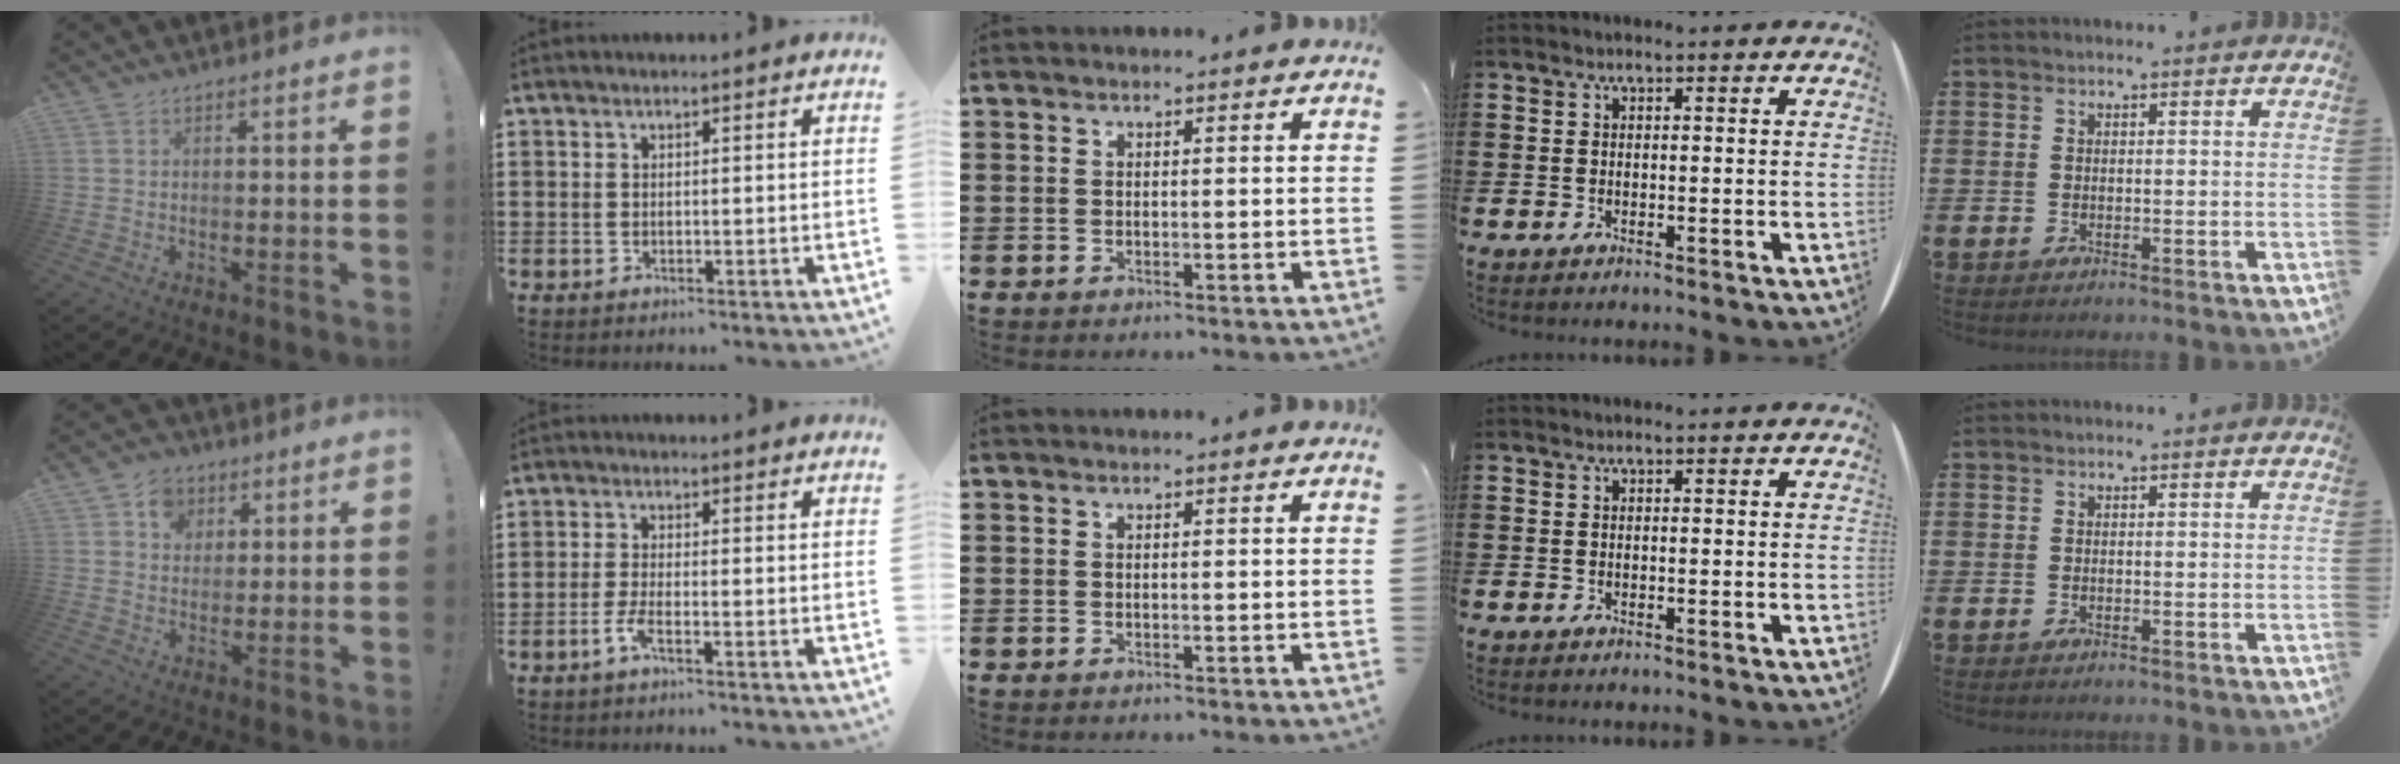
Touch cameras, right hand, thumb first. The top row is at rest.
{"thumb": {"total": 7.3, "force": [3.2, 6.2, 2.3], "torque": [-0.017, -0.019, 0.060]}, "index": {"total": 2.8, "force": [-1.6, 0.4, 2.2], "torque": [-0.061, -0.008, -0.037]}}